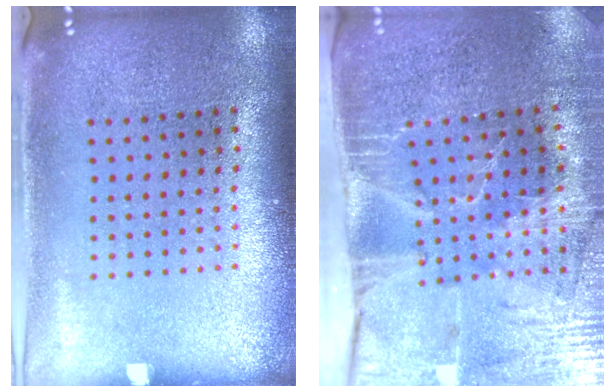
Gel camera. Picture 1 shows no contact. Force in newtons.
{"total": 4.3, "press": 3.6, "slide": 2.4}